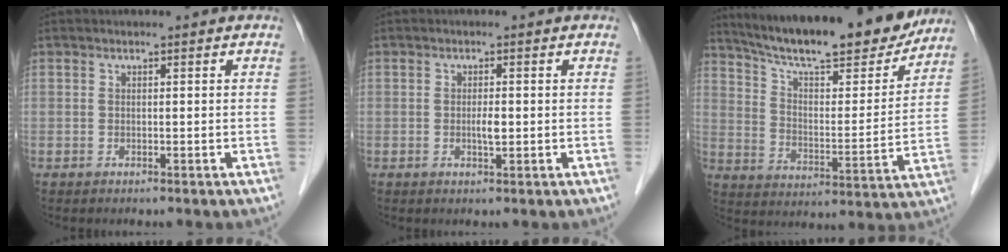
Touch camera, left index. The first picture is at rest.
{"total": 1.7, "force": [-0.4, 0.4, 1.6], "torque": [-0.030, -0.004, -0.006]}
{"total": 23.2, "force": [20.1, 4.0, 10.9], "torque": [-0.173, -0.015, 0.289]}